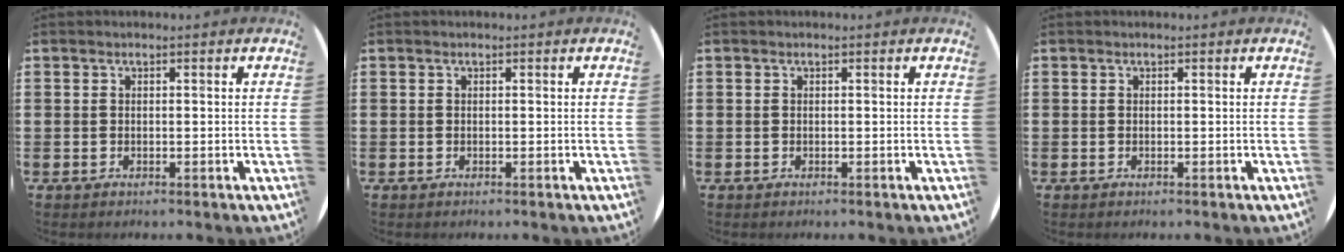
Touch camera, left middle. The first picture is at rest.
{"total": 0.0}
{"total": 0.0}
{"total": 0.0}